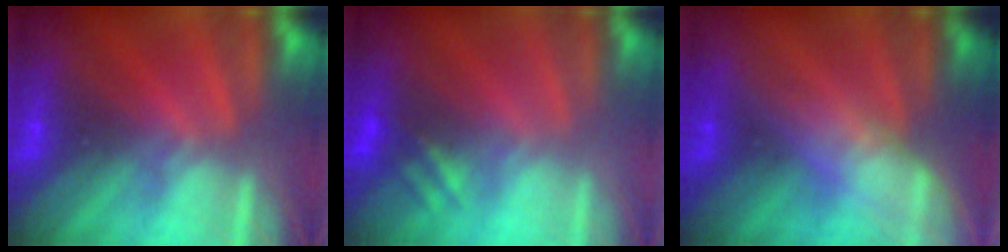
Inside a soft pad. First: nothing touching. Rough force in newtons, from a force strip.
{"total": 2.6}
{"total": 2.9}